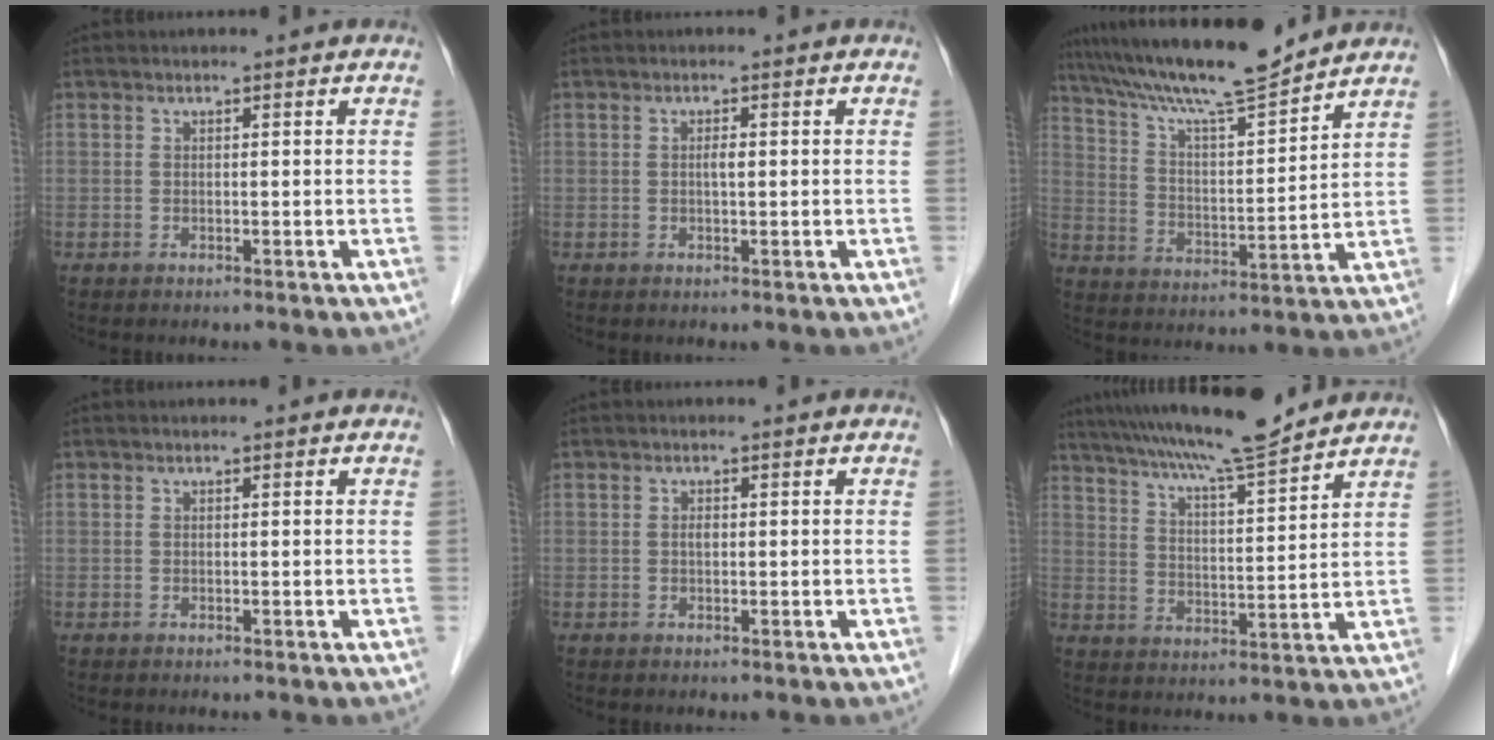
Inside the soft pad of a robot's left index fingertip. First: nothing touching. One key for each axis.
{"total": 1.1, "fx": 0.0, "fy": 0.2, "fz": 1.0, "tx": -0.017, "ty": -0.001, "tz": -0.002}
{"total": 15.0, "fx": 13.2, "fy": 0.1, "fz": 6.9, "tx": -0.126, "ty": 0.002, "tz": 0.223}
{"total": 0.0}
{"total": 0.7, "fx": 0.0, "fy": 0.4, "fz": 0.6, "tx": -0.013, "ty": 0.000, "tz": -0.002}
{"total": 14.5, "fx": 12.7, "fy": 0.1, "fz": 7.0, "tx": -0.119, "ty": 0.007, "tz": 0.199}